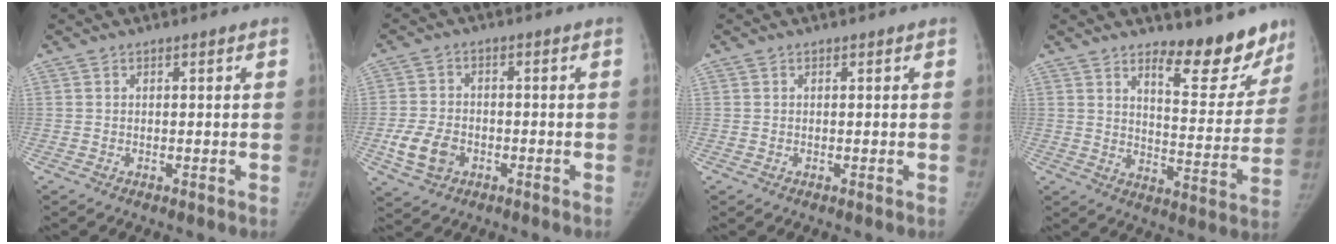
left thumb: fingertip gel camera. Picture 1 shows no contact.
{"total": 7.3, "force": [-2.4, 5.3, 4.4], "torque": [-0.082, 0.007, -0.041]}
{"total": 0.0}
{"total": 13.6, "force": [10.7, 4.4, 7.2], "torque": [-0.043, -0.094, 0.152]}